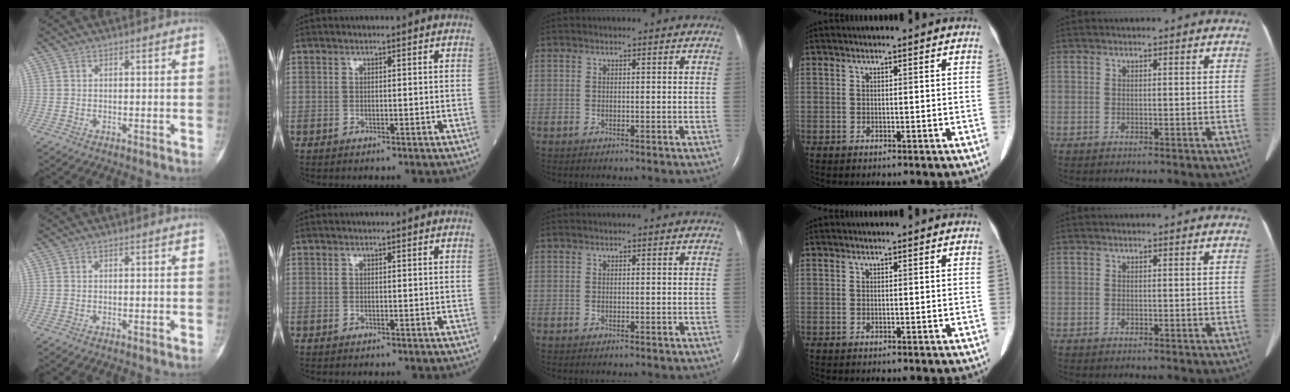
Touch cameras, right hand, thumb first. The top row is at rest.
{}